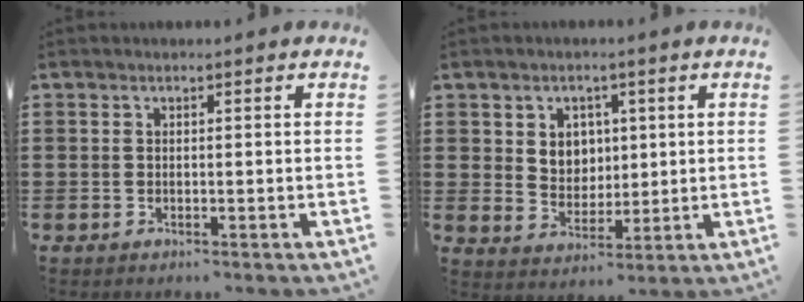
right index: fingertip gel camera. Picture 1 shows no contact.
{"total": 4.6, "force": [1.6, 4.1, 1.2], "torque": [-0.027, 0.005, 0.025]}